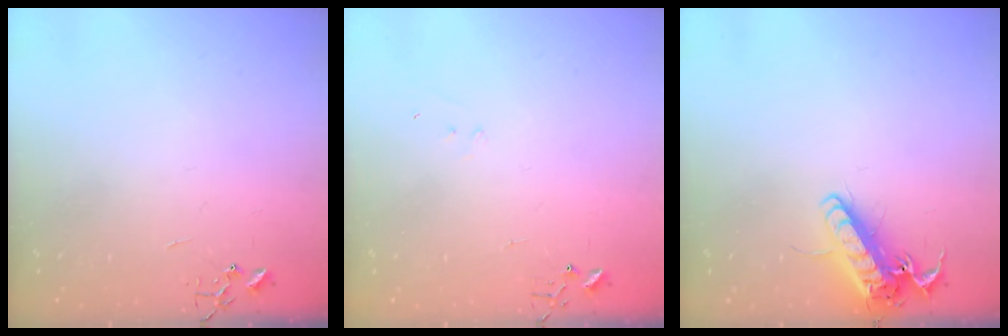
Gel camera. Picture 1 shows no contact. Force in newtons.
{"total": 4.9, "press": 4.9, "slide": 0.3}
{"total": 14.6, "press": 14.4, "slide": 2.4}